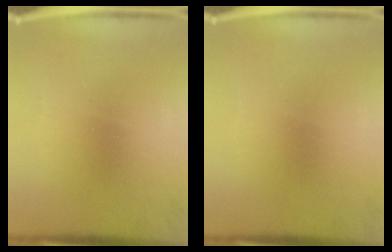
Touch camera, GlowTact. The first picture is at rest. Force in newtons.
{"total": 0.0}